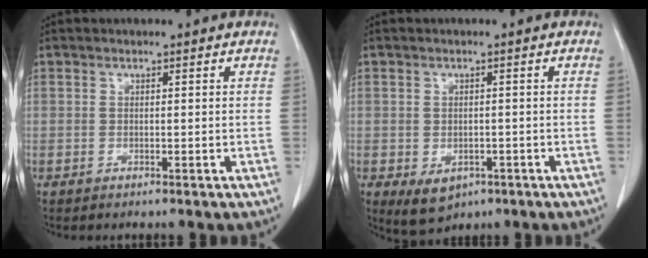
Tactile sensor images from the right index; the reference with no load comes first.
{"total": 4.6, "force": [-2.2, 3.3, 2.5], "torque": [-0.040, -0.005, -0.019]}